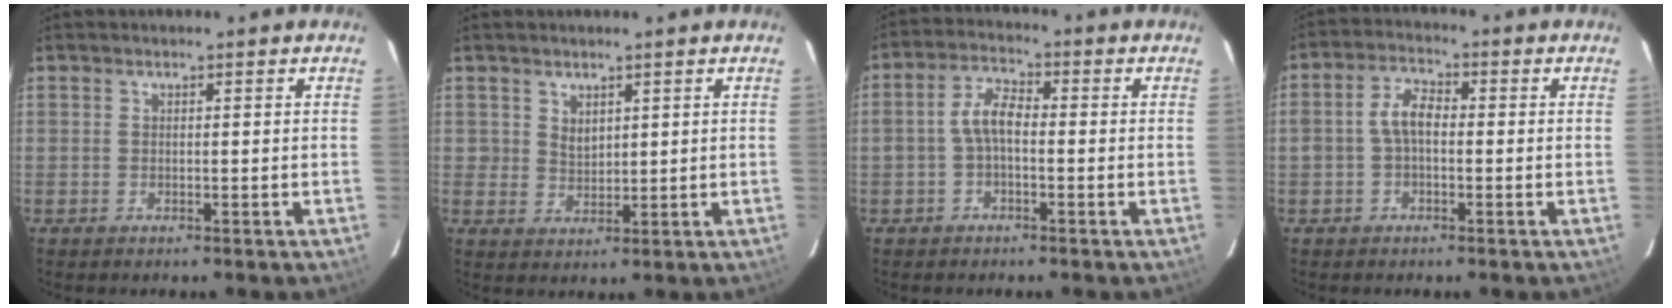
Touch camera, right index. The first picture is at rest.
{"total": 2.6, "force": [1.7, 1.9, 0.6], "torque": [-0.007, 0.001, 0.033]}
{"total": 5.0, "force": [-0.9, 2.5, 4.2], "torque": [-0.088, 0.018, -0.017]}
{"total": 4.9, "force": [-0.5, 2.9, 4.0], "torque": [-0.081, 0.017, -0.007]}